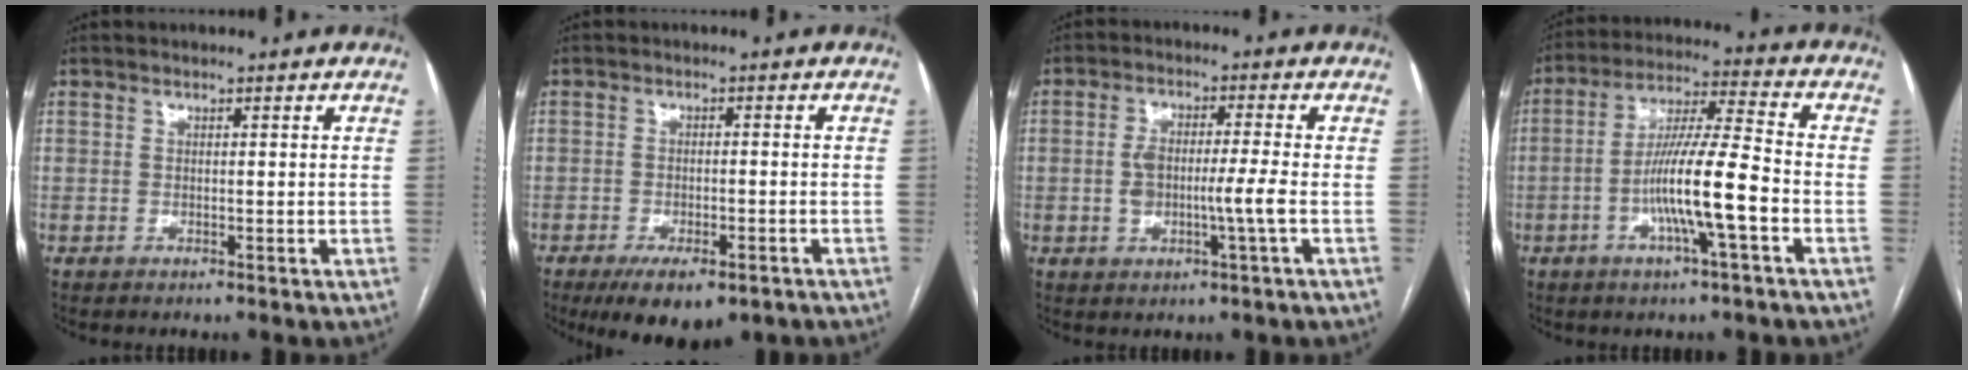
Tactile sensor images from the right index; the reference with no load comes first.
{"total": 8.8, "force": [-5.9, 2.9, 5.8], "torque": [-0.084, -0.012, -0.083]}
{"total": 5.7, "force": [-1.0, 0.4, 5.6], "torque": [-0.114, 0.006, -0.014]}
{"total": 11.6, "force": [-3.6, 0.2, 11.0], "torque": [-0.208, 0.006, -0.068]}